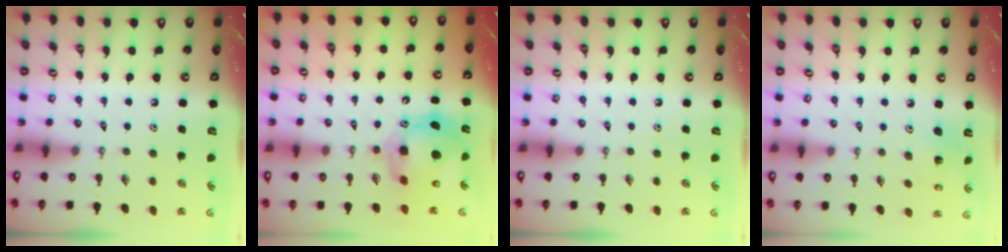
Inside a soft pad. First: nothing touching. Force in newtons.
{"total": 13.7, "press": 13.7, "slide": 1.1}
{"total": 0.0}
{"total": 5.2, "press": 4.7, "slide": 2.2}